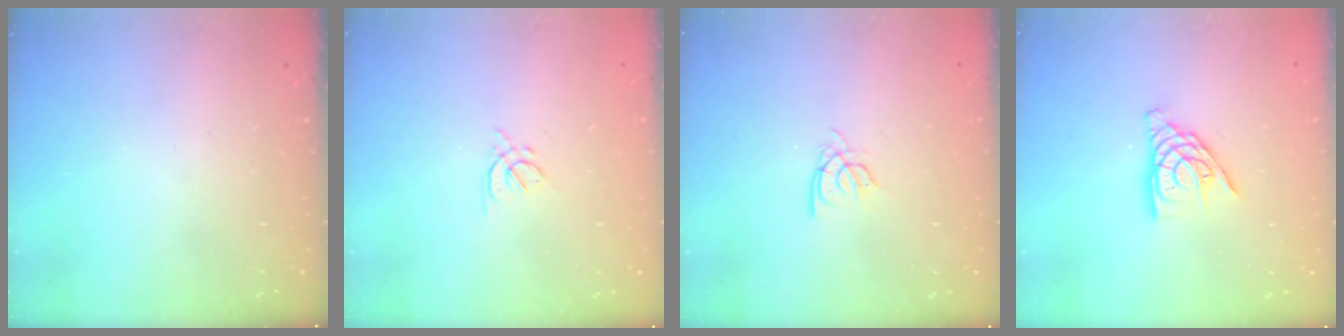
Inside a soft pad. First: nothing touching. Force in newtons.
{"total": 2.5, "press": 2.4, "slide": 0.6}
{"total": 2.4, "press": 2.4, "slide": 0.4}
{"total": 11.4, "press": 11.4, "slide": 1.1}